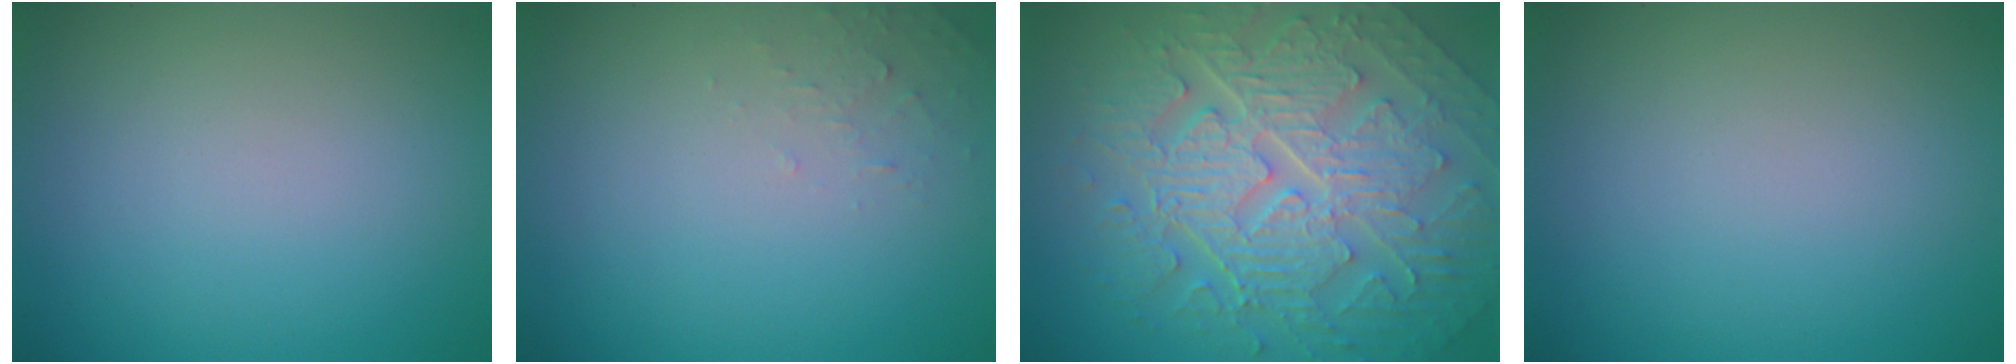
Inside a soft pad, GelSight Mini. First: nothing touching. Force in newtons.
{"total": 0.9, "press": 0.9, "slide": 0.1}
{"total": 10.2, "press": 6.8, "slide": 7.5}
{"total": 0.0}